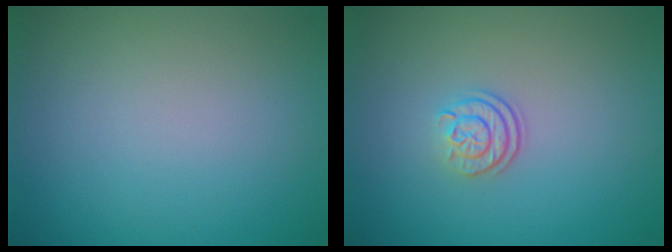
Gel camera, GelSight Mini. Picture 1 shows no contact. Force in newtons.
{"total": 2.4, "press": 1.8, "slide": 1.6}